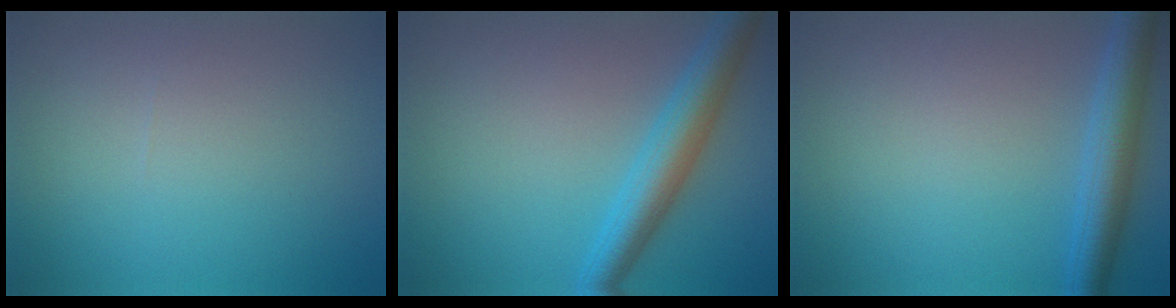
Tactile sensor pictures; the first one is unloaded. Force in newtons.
{"total": 4.6, "press": 4.6, "slide": 0.2}
{"total": 4.2, "press": 4.2, "slide": 0.2}